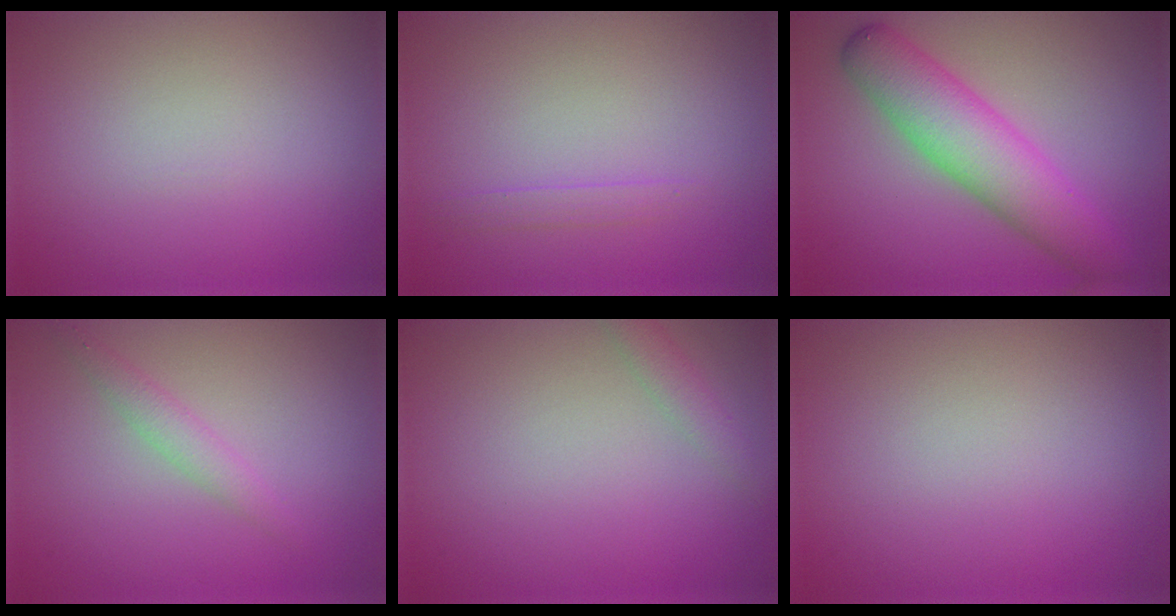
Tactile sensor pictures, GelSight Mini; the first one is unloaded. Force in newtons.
{"total": 0.9, "press": 0.9, "slide": 0.1}
{"total": 6.5, "press": 6.5, "slide": 0.2}
{"total": 1.6, "press": 1.6, "slide": 0.1}
{"total": 1.4, "press": 1.4, "slide": 0.0}
{"total": 0.0}